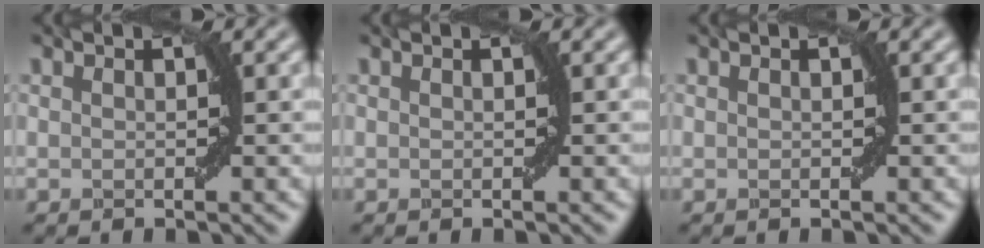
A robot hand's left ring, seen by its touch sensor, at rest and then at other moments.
{"total": 0.0}
{"total": 0.0}